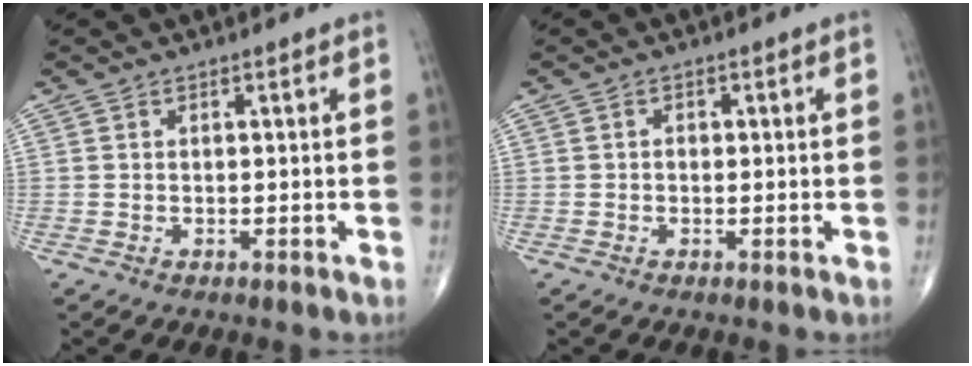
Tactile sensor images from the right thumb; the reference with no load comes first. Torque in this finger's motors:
{"motor_torque": [-0.62, -0.01, 0.25, 0.19, 0.03]}